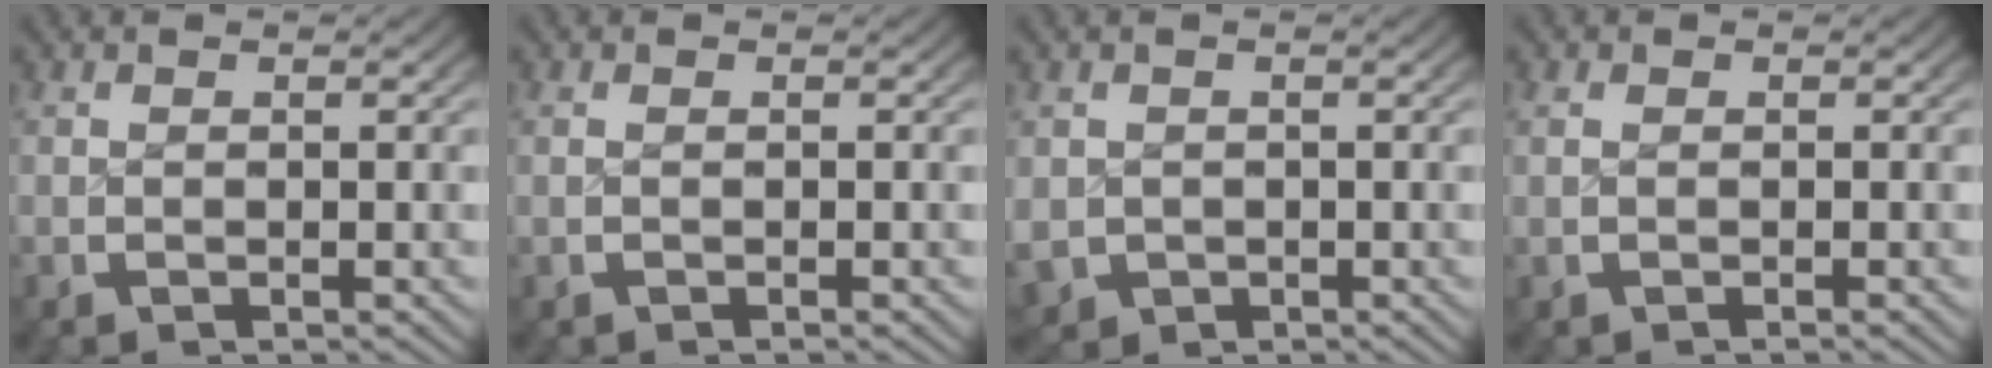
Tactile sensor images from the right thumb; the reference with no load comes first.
{"total": 0.5, "force": [-0.2, -0.3, 0.4], "torque": [-0.007, 0.002, -0.004]}
{"total": 3.4, "force": [-1.0, 3.2, 1.0], "torque": [-0.031, -0.026, -0.002]}
{"total": 0.6, "force": [-0.2, 0.0, 0.6], "torque": [-0.007, 0.003, -0.003]}